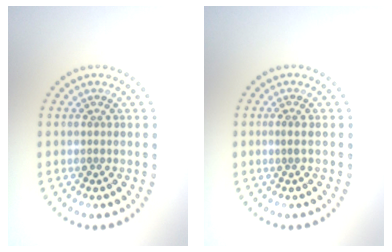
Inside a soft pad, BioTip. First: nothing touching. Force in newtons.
{"total": 0.7, "press": 0.4, "slide": 0.6}